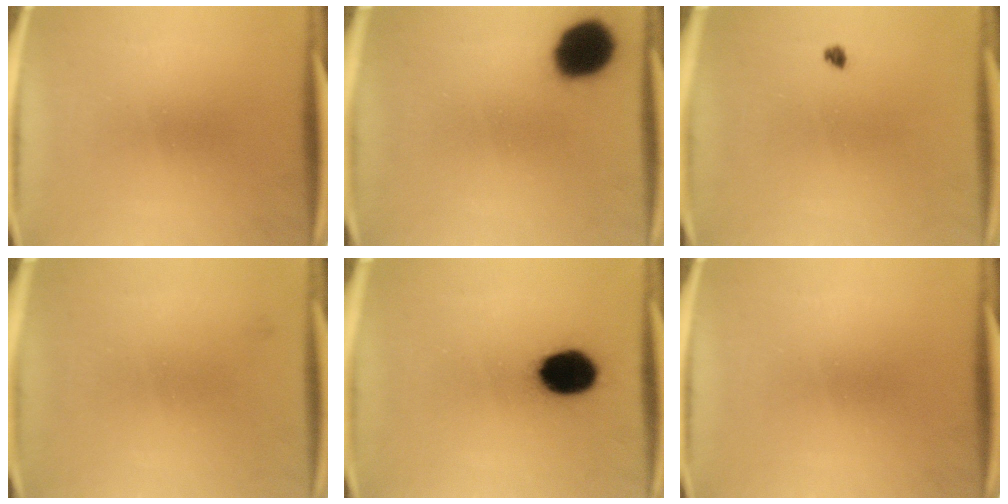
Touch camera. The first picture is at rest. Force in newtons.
{"total": 13.5}
{"total": 1.0}
{"total": 1.1}
{"total": 12.7}
{"total": 0.0}